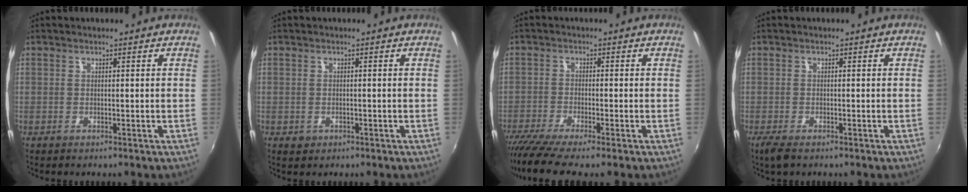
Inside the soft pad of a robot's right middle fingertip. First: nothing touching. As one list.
[{"total": 1.2, "force": [-0.5, 0.9, 0.5], "torque": [-0.009, -0.004, -0.007]}, {"total": 7.3, "force": [-5.9, -0.5, 4.2], "torque": [-0.098, -0.035, -0.106]}, {"total": 2.7, "force": [-1.8, 0.7, 1.8], "torque": [-0.039, -0.010, -0.033]}]